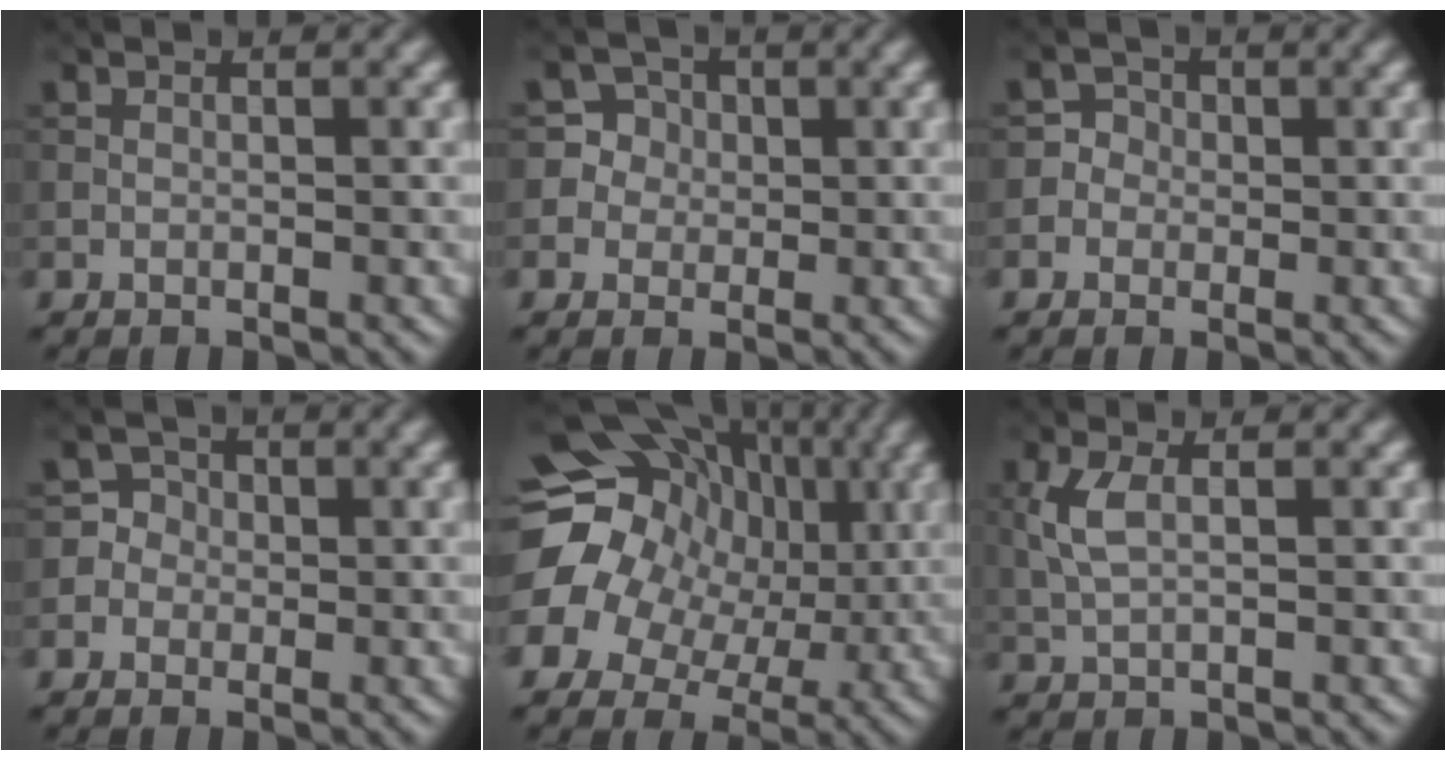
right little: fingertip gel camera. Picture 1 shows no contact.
{"total": 3.4, "force": [0.0, 3.4, 0.3], "torque": [0.005, 0.017, 0.006]}
{"total": 2.0, "force": [-0.9, 1.8, -0.1], "torque": [0.021, 0.012, -0.022]}
{"total": 2.7, "force": [-1.2, 2.4, -0.1], "torque": [0.023, 0.016, -0.029]}
{"total": 17.5, "force": [2.0, 15.1, 8.6], "torque": [-0.193, 0.024, 0.019]}
{"total": 2.0, "force": [0.0, 0.8, 1.9], "torque": [-0.052, 0.004, 0.012]}